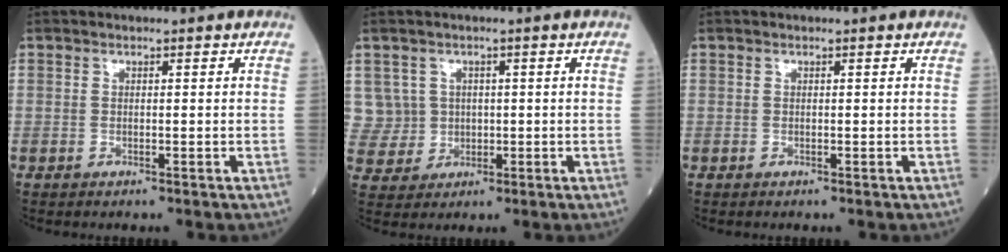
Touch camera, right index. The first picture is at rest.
{"total": 5.8, "force": [1.3, 5.7, 0.1], "torque": [-0.004, 0.021, 0.036]}
{"total": 0.0}